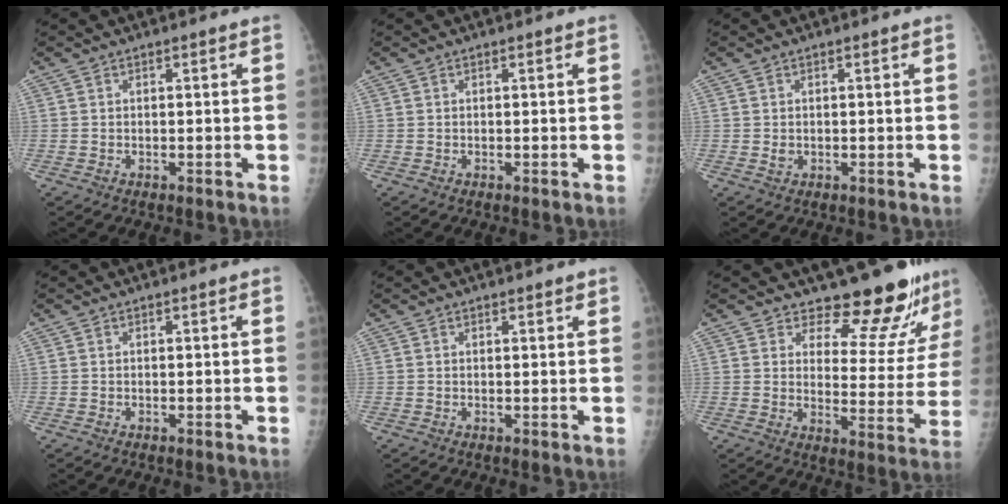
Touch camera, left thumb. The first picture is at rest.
{"total": 0.0}
{"total": 1.0, "force": [0.2, 0.8, 0.5], "torque": [-0.003, -0.001, 0.005]}
{"total": 0.0}
{"total": 1.0, "force": [0.8, 0.4, 0.3], "torque": [0.000, -0.004, 0.010]}
{"total": 13.2, "force": [11.9, 3.8, 4.2], "torque": [-0.016, -0.107, 0.151]}